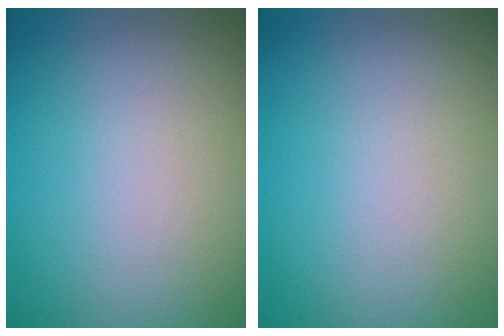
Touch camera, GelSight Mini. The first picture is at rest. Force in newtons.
{"total": 0.0}